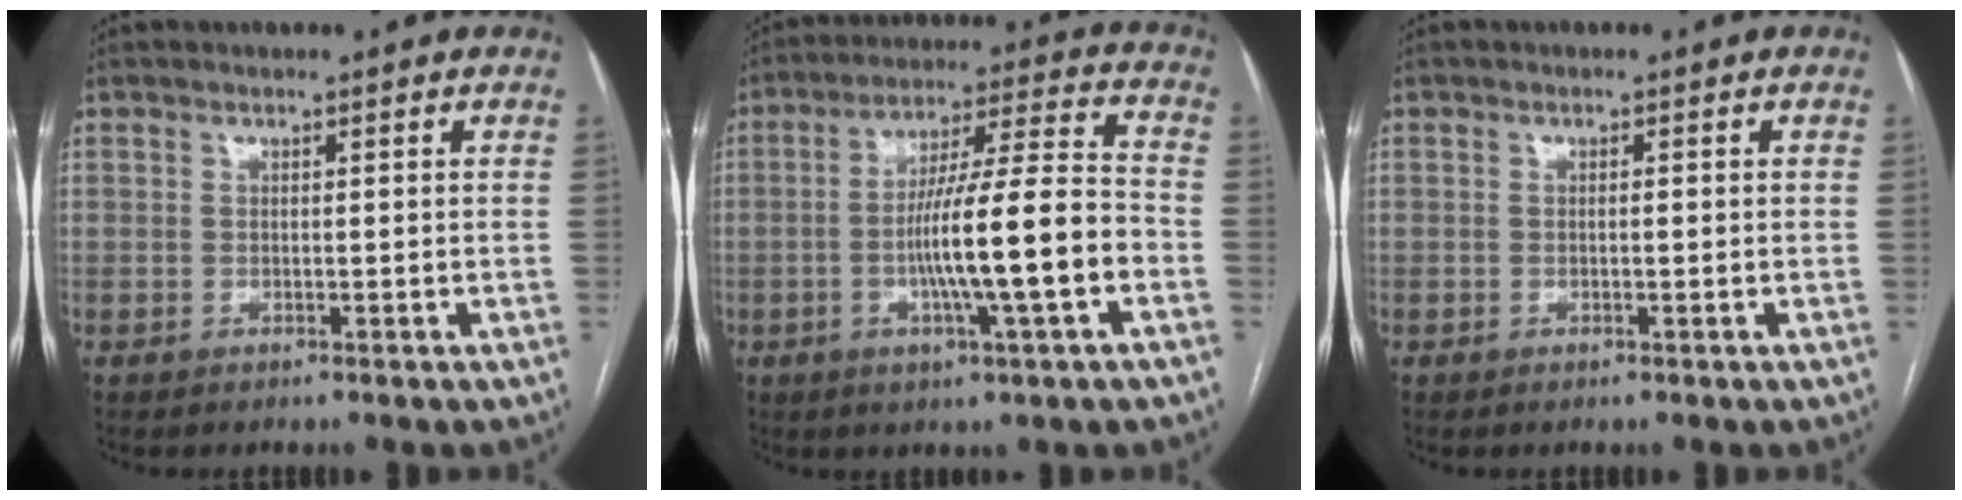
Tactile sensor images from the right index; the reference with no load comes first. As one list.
[{"total": 14.9, "force": [-3.6, 0.3, 14.4], "torque": [-0.245, 0.005, -0.062]}, {"total": 0.7, "force": [-0.1, 0.2, 0.7], "torque": [-0.010, 0.000, 0.000]}]